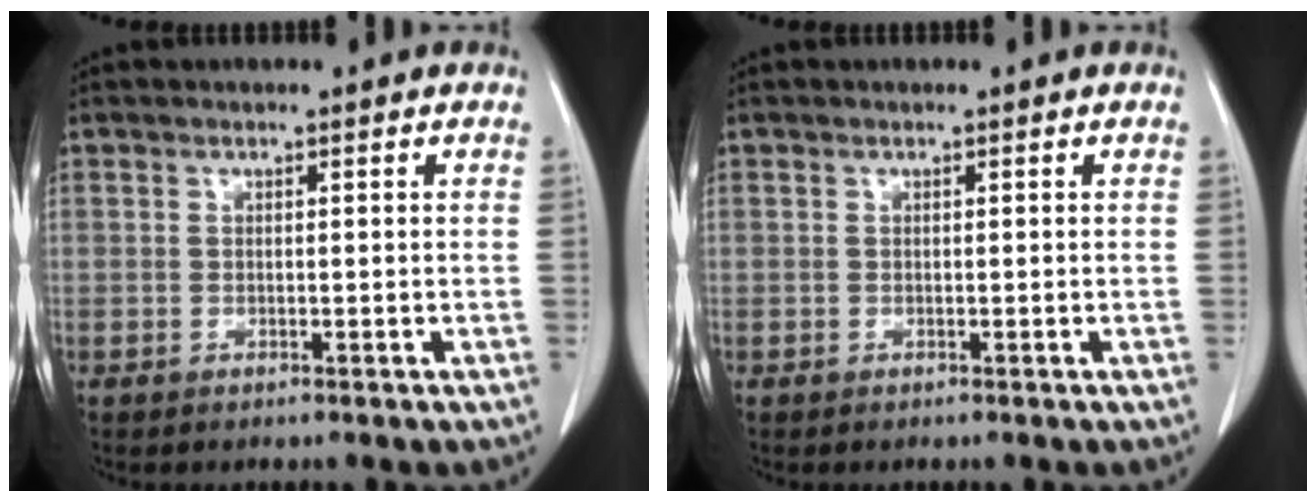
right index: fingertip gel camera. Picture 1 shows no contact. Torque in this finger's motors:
{"motor_torque": [-0.02, 0.02, 0.00, 0.00]}